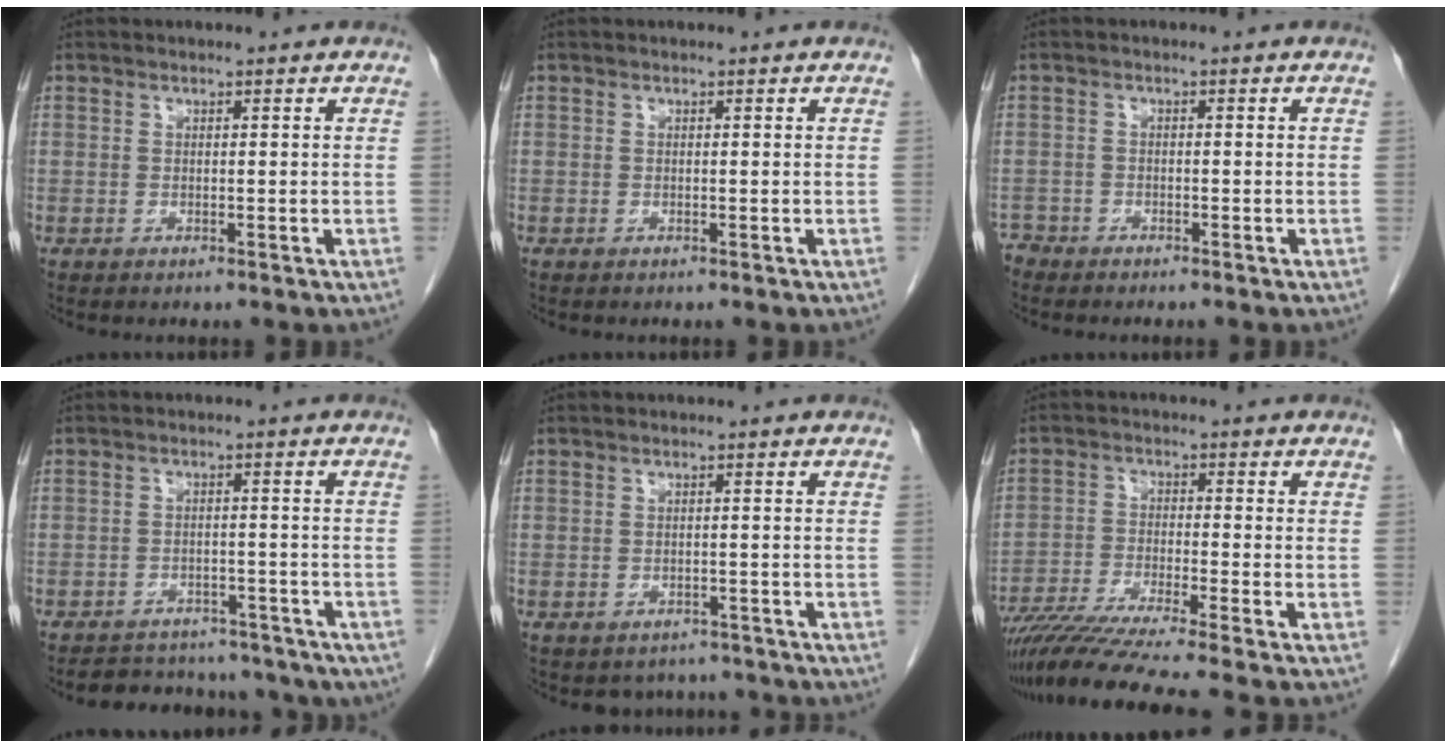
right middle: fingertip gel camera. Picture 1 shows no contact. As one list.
[{"total": 0.0}, {"total": 2.3, "force": [-2.1, 0.8, -0.2], "torque": [0.003, -0.002, -0.041]}, {"total": 12.7, "force": [-10.4, 6.2, 3.7], "torque": [-0.058, 0.014, -0.115]}, {"total": 3.6, "force": [-3.0, 1.8, 0.1], "torque": [0.002, 0.009, -0.040]}, {"total": 10.9, "force": [-9.1, -1.8, 5.8], "torque": [-0.093, -0.028, -0.152]}]